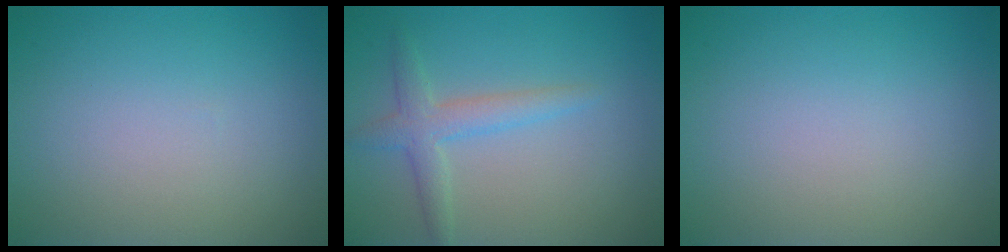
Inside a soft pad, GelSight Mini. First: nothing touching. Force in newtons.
{"total": 2.7, "press": 2.7, "slide": 0.1}
{"total": 0.0}